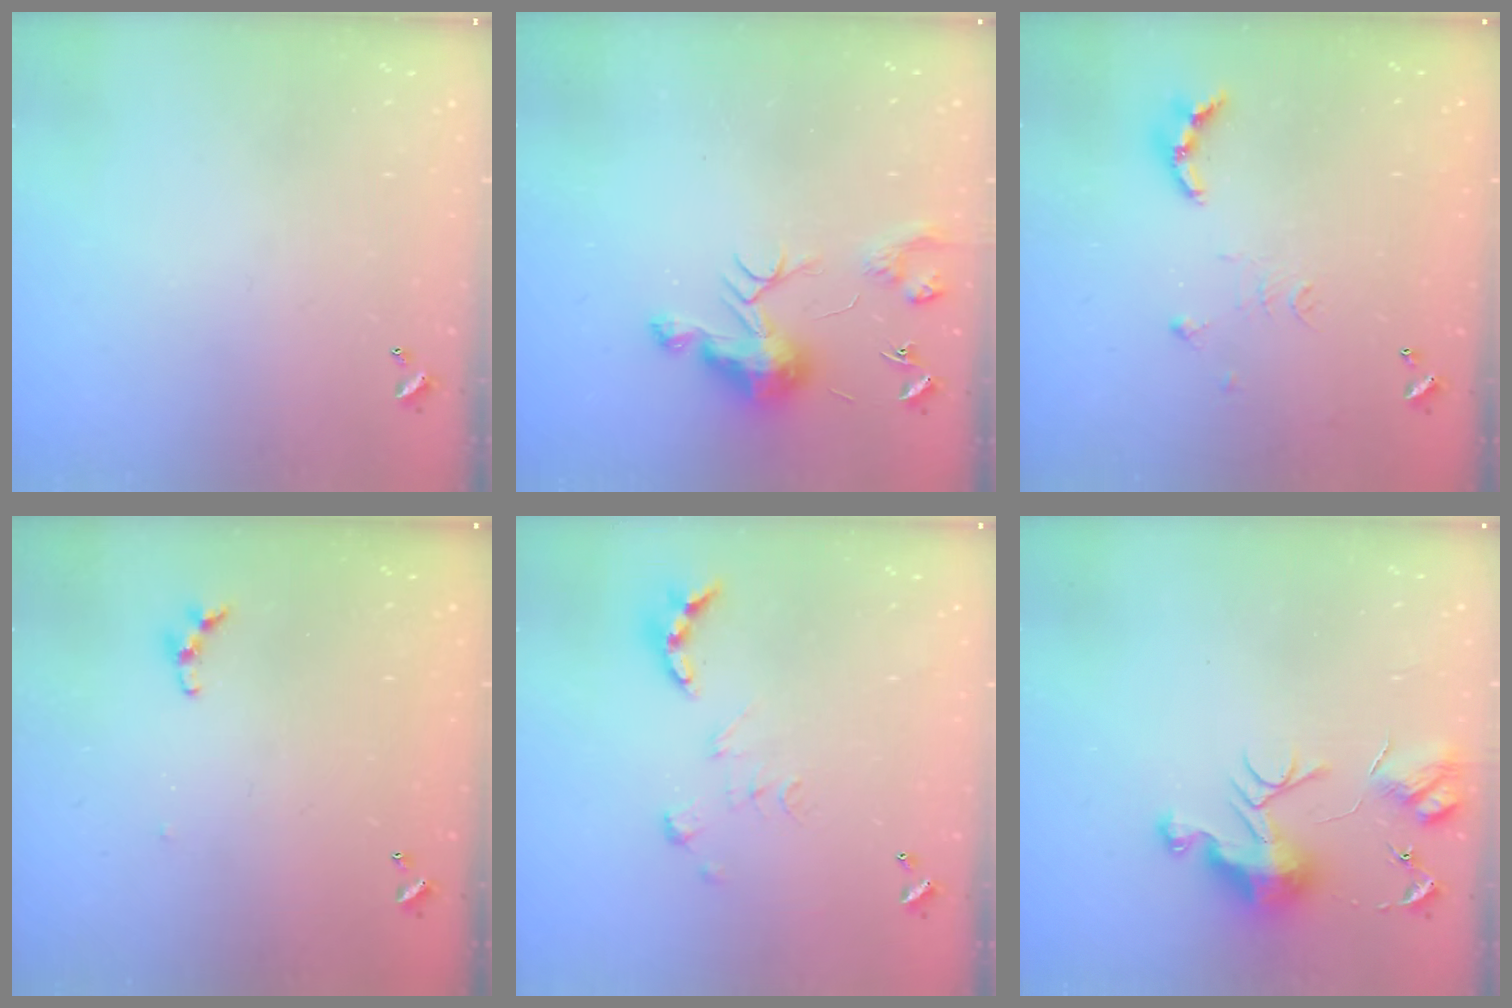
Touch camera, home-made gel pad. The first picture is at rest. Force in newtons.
{"total": 9.7, "press": 9.7, "slide": 0.5}
{"total": 9.3, "press": 9.2, "slide": 0.9}
{"total": 4.6, "press": 4.6, "slide": 0.6}
{"total": 2.9, "press": 2.7, "slide": 1.3}
{"total": 9.3, "press": 9.3, "slide": 1.1}